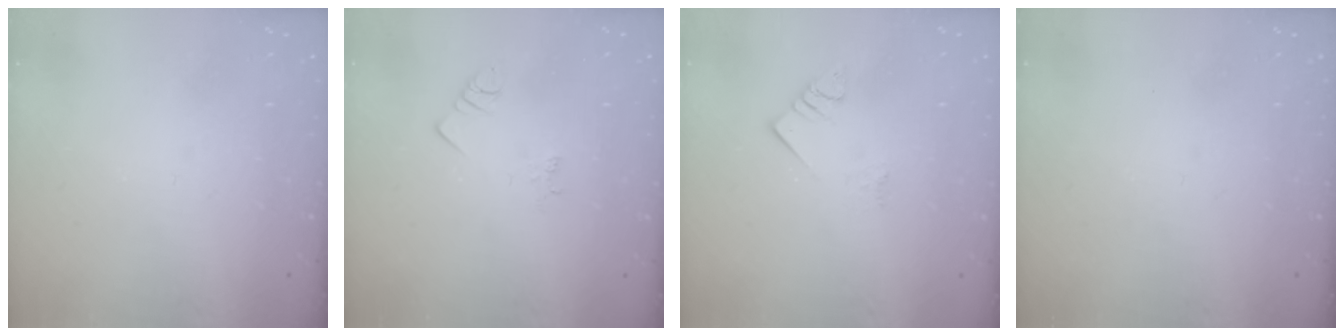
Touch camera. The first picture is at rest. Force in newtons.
{"total": 1.4, "press": 1.4, "slide": 0.3}
{"total": 3.6, "press": 3.6, "slide": 0.6}
{"total": 0.0}